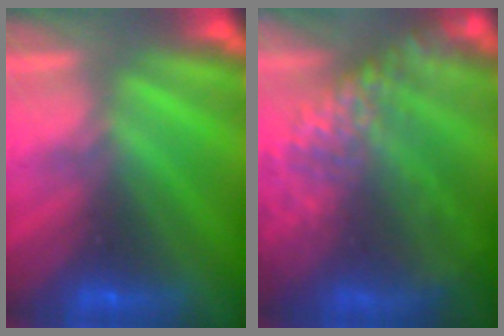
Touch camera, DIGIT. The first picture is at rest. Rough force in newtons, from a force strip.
{"total": 8.3}